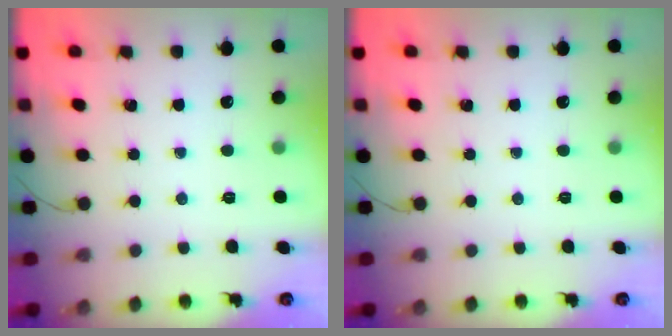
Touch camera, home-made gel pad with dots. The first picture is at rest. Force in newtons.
{"total": 0.0}